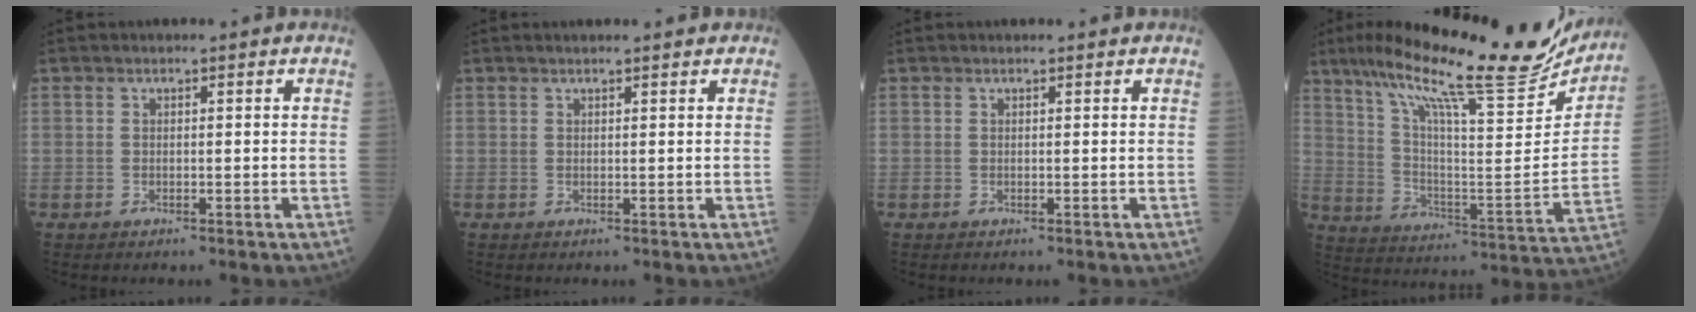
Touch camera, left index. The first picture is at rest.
{"total": 3.5, "force": [2.9, 1.1, 1.6], "torque": [-0.018, 0.020, 0.043]}
{"total": 0.6, "force": [0.5, 0.2, -0.1], "torque": [0.000, 0.003, 0.007]}
{"total": 26.4, "force": [21.5, 3.3, 15.0], "torque": [-0.256, -0.016, 0.318]}